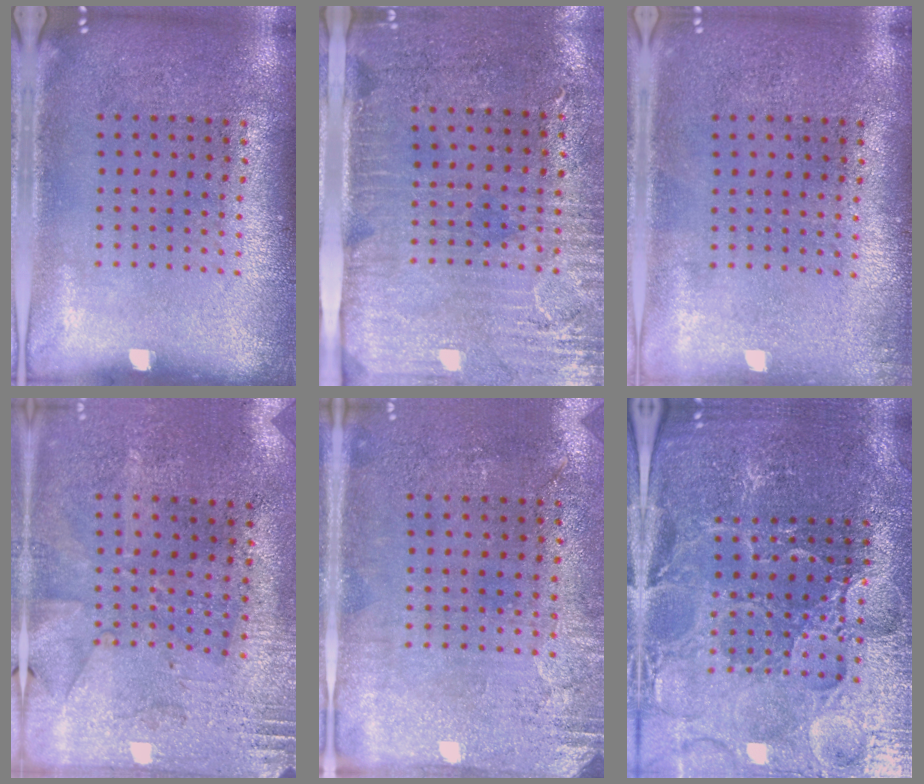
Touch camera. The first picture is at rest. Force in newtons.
{"total": 3.1, "press": 2.6, "slide": 1.6}
{"total": 0.5, "press": 0.5, "slide": 0.1}
{"total": 2.8, "press": 2.2, "slide": 1.7}
{"total": 2.8, "press": 2.4, "slide": 1.5}
{"total": 3.9, "press": 3.9, "slide": 0.7}